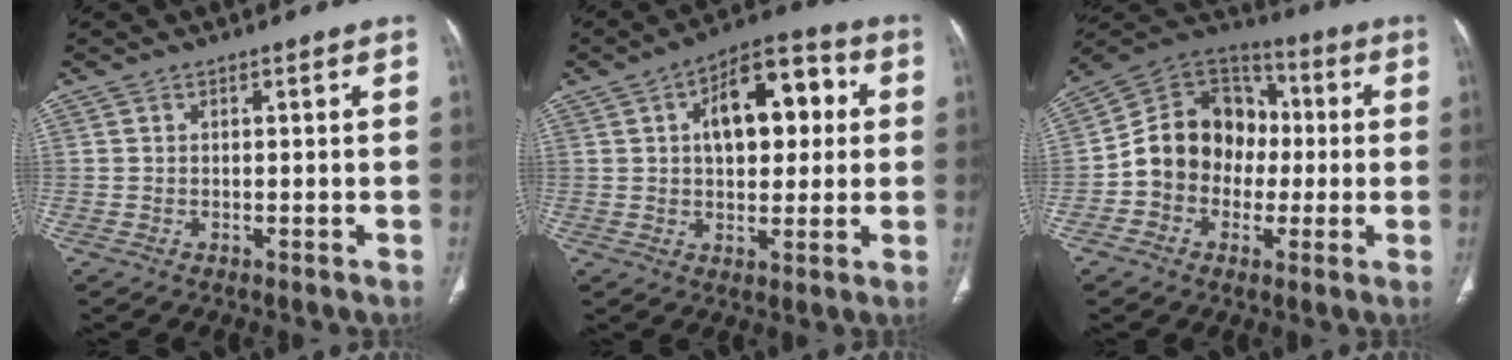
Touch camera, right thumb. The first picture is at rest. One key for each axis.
{"total": 14.6, "fx": 3.2, "fy": 8.1, "fz": 11.8, "tx": -0.138, "ty": 0.019, "tz": 0.045}
{"total": 15.1, "fx": -1.3, "fy": 12.7, "fz": 8.1, "tx": -0.094, "ty": 0.039, "tz": -0.035}